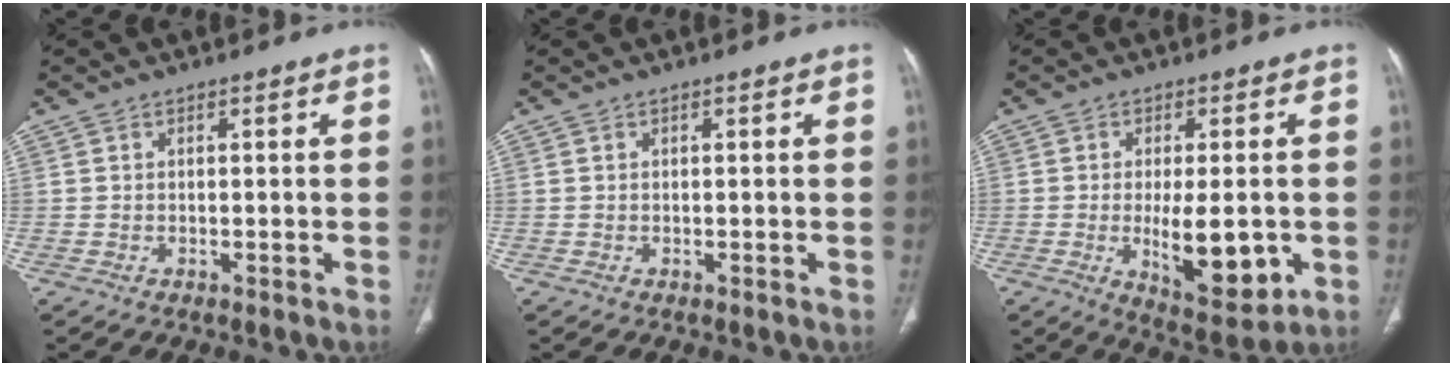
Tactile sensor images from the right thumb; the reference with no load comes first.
{"total": 0.0}
{"total": 12.3, "force": [-2.3, 4.9, 11.0], "torque": [-0.150, -0.020, -0.023]}